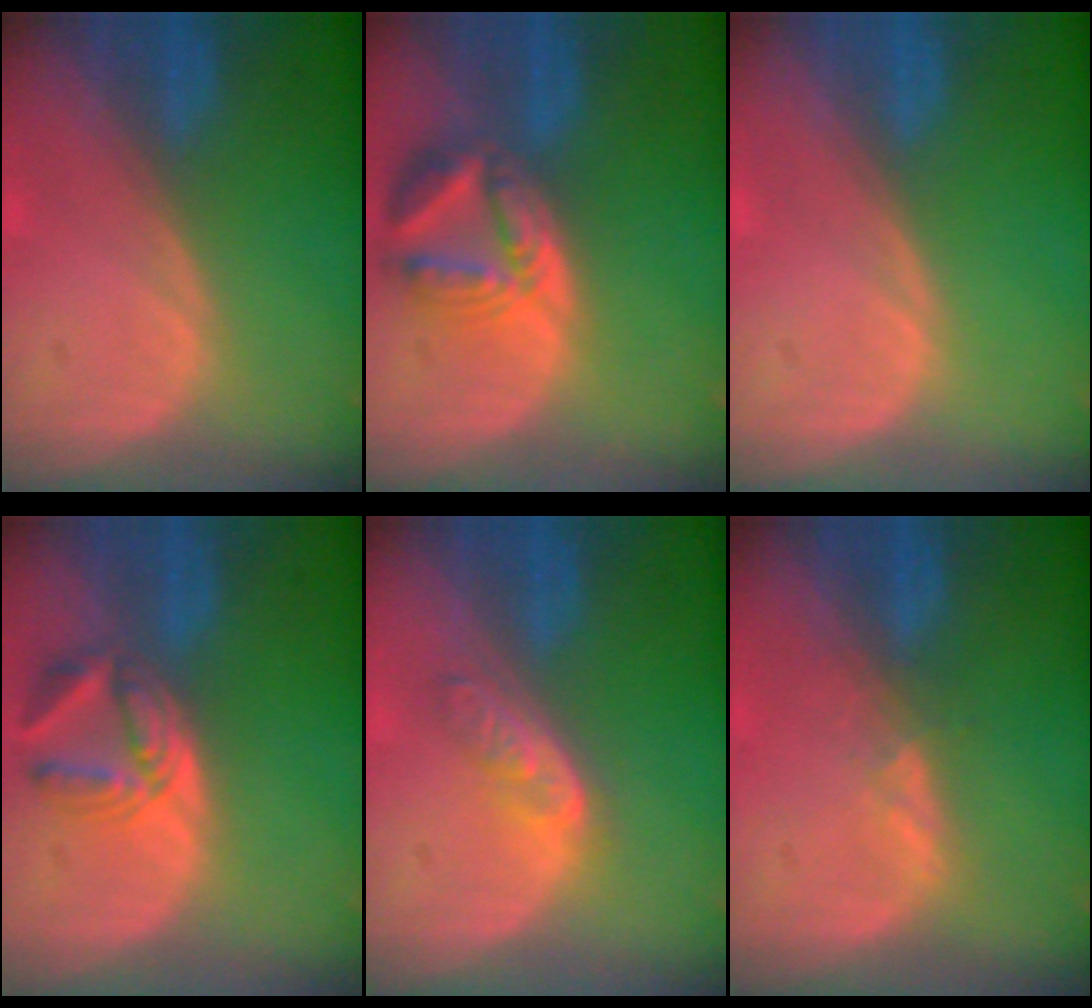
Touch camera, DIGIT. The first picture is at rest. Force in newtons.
{"total": 8.2, "press": 7.3, "slide": 3.7}
{"total": 0.0}
{"total": 5.6, "press": 5.6, "slide": 0.8}
{"total": 4.8, "press": 4.1, "slide": 2.5}
{"total": 1.6, "press": 1.6, "slide": 0.3}